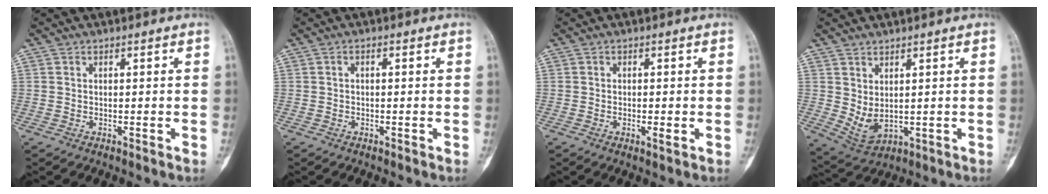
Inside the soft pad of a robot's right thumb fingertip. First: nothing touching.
{"total": 0.6, "force": [0.0, 0.3, 0.5], "torque": [-0.007, 0.003, -0.003]}
{"total": 1.9, "force": [-0.4, 0.7, 1.7], "torque": [-0.030, -0.003, -0.006]}
{"total": 5.4, "force": [1.0, 2.9, 4.3], "torque": [-0.074, -0.015, 0.039]}